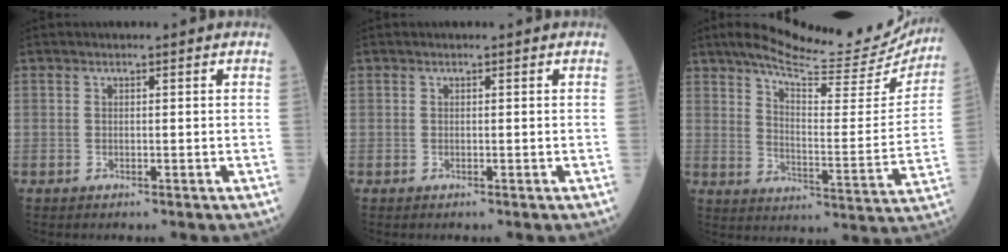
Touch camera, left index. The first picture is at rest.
{"total": 0.0}
{"total": 23.1, "force": [20.4, 3.9, 10.0], "torque": [-0.146, -0.040, 0.260]}